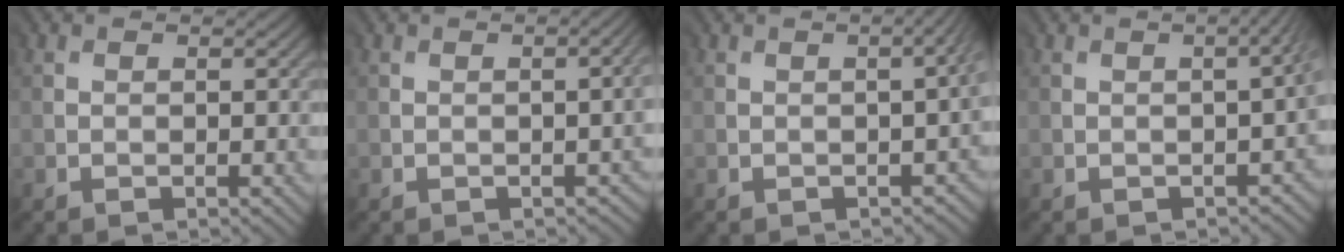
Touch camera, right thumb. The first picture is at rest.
{"total": 1.7, "force": [-0.4, 0.5, 1.6], "torque": [-0.012, 0.001, -0.003]}
{"total": 3.1, "force": [-0.4, 1.3, 2.8], "torque": [-0.014, -0.001, 0.000]}
{"total": 3.6, "force": [-0.6, 1.5, 3.2], "torque": [-0.017, -0.001, -0.001]}